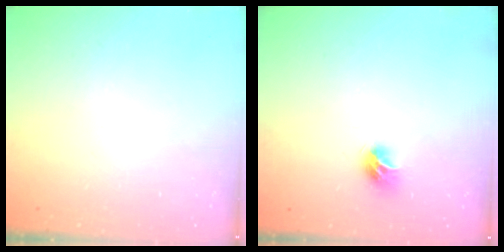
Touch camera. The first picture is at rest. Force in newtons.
{"total": 7.5, "press": 7.5, "slide": 0.1}